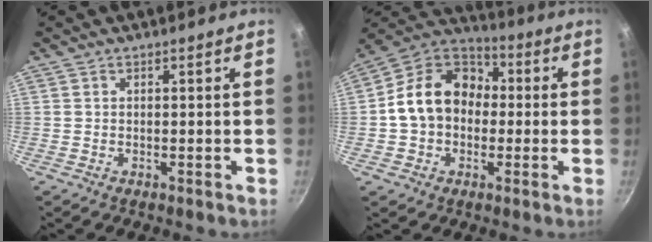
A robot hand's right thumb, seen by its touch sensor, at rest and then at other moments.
{"total": 16.0, "force": [0.1, 12.6, 9.9], "torque": [-0.131, 0.042, -0.016]}